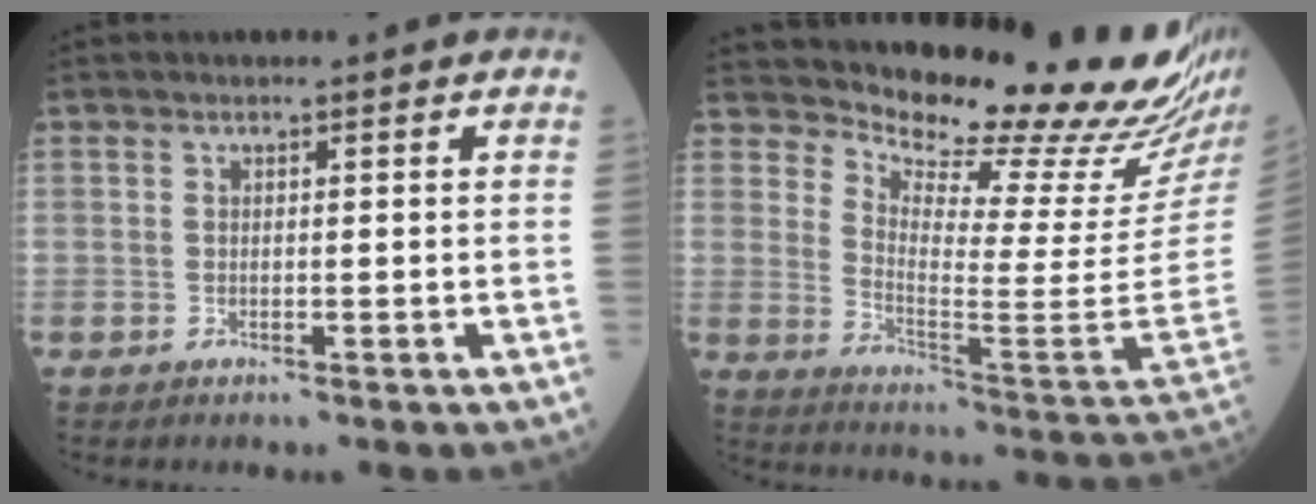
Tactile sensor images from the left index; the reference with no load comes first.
{"total": 23.7, "force": [21.8, 0.6, 9.2], "torque": [-0.158, -0.135, 0.283]}